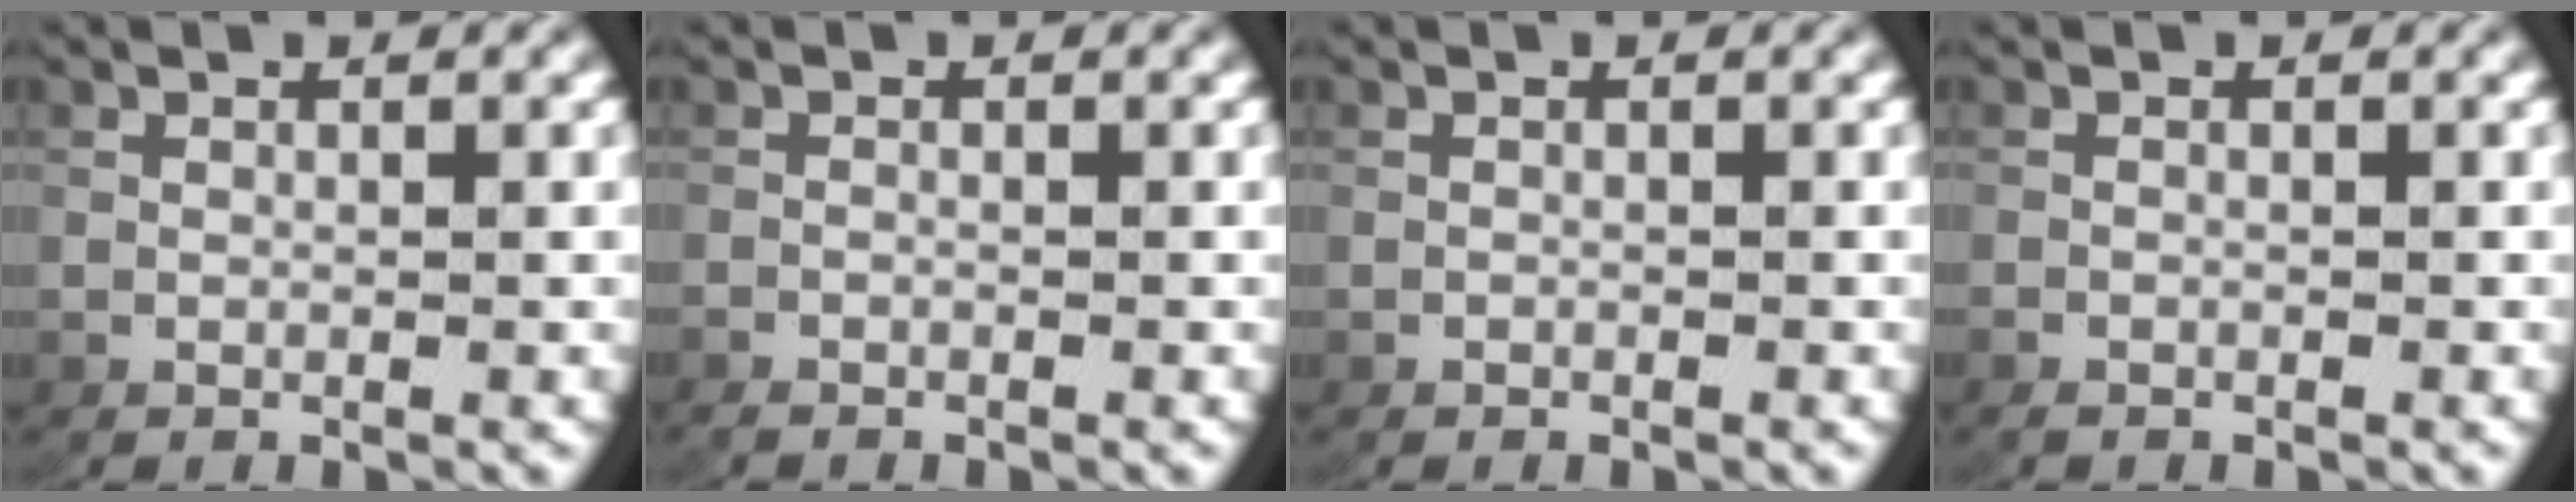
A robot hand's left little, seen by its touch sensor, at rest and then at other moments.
{"total": 1.0, "force": [-0.9, -0.1, 0.1], "torque": [-0.006, -0.004, -0.017]}
{"total": 0.6, "force": [-0.3, -0.5, -0.1], "torque": [-0.002, -0.005, -0.003]}
{"total": 0.7, "force": [-0.7, -0.3, 0.0], "torque": [-0.004, -0.006, -0.011]}